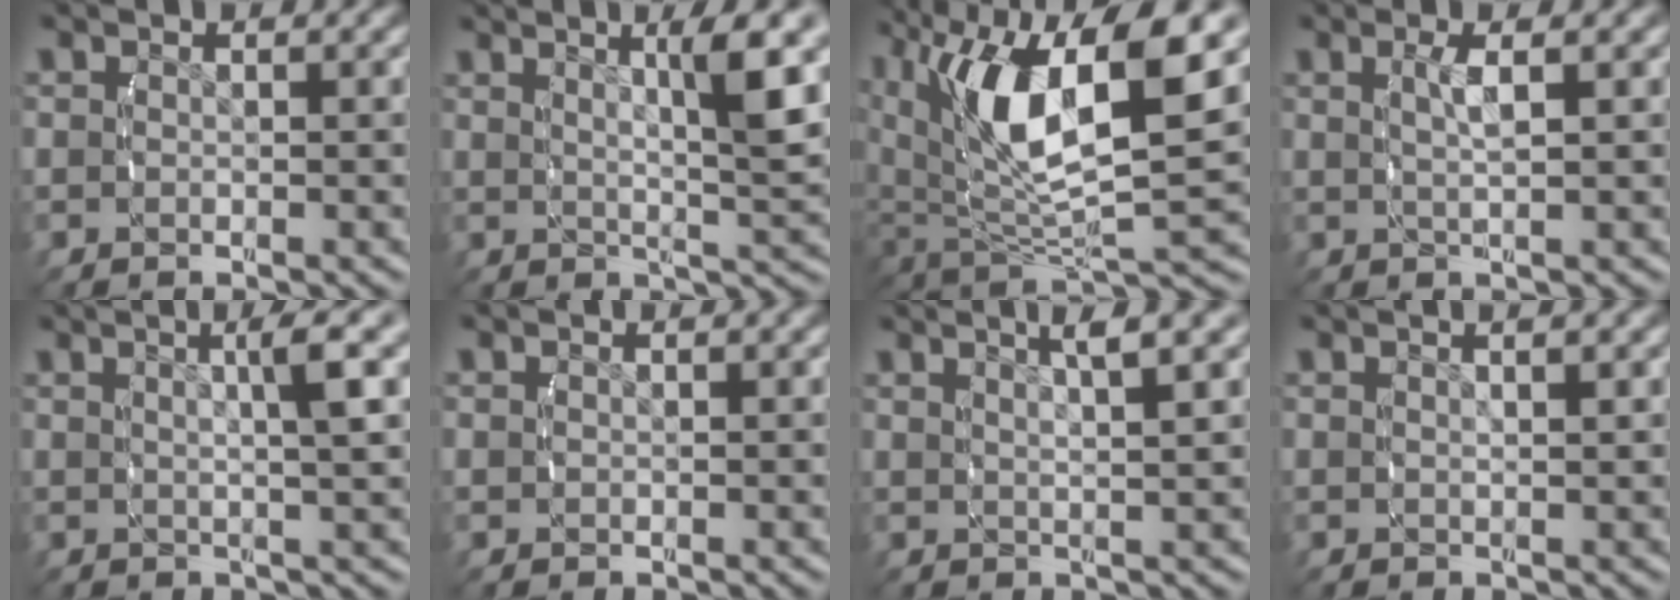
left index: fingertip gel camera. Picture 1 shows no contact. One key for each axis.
{"total": 7.4, "fx": 3.5, "fy": 1.2, "fz": 6.4, "tx": -0.081, "ty": 0.009, "tz": 0.056}
{"total": 12.0, "fx": 2.4, "fy": 5.6, "fz": 10.3, "tx": -0.198, "ty": -0.019, "tz": 0.052}
{"total": 2.1, "fx": 0.9, "fy": -0.3, "fz": 1.9, "tx": -0.037, "ty": -0.001, "tz": 0.022}
{"total": 5.8, "fx": 3.0, "fy": 1.1, "fz": 4.8, "tx": -0.060, "ty": 0.023, "tz": 0.038}
{"total": 0.0}
{"total": 5.4, "fx": 3.7, "fy": 0.7, "fz": 3.9, "tx": -0.049, "ty": 0.017, "tz": 0.058}
{"total": 1.5, "fx": 1.1, "fy": -0.6, "fz": 0.9, "tx": -0.012, "ty": 0.004, "tz": 0.022}